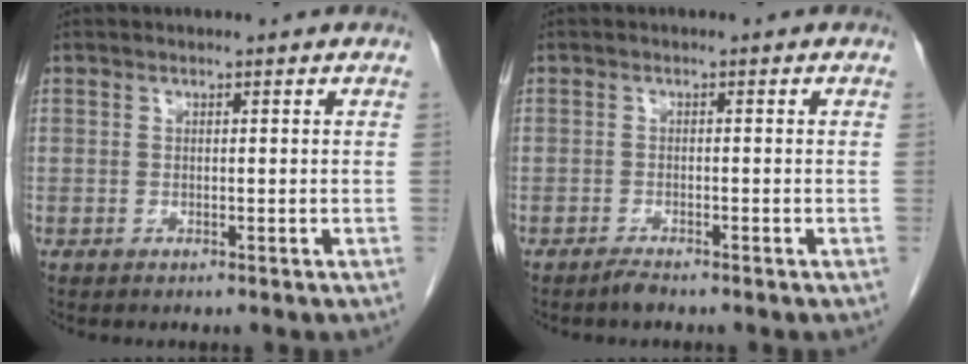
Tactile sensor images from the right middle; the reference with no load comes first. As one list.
[{"total": 1.3, "force": [-1.2, 0.0, 0.5], "torque": [-0.014, -0.003, -0.021]}]